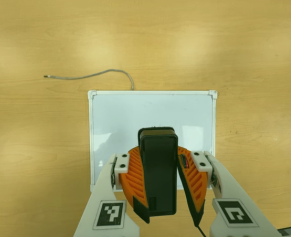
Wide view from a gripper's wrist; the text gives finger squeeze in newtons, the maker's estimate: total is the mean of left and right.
{"total": 9.8, "left": 9.8, "right": 9.9}